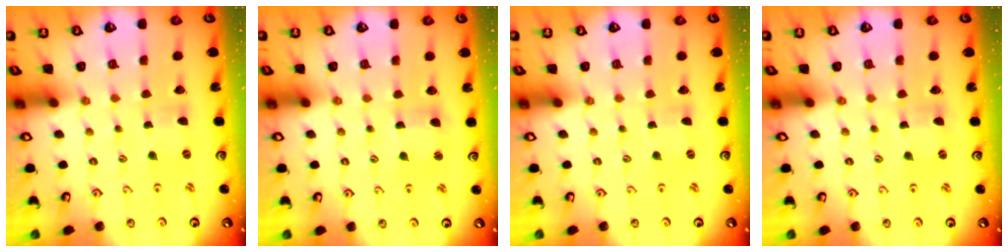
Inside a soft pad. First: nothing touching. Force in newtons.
{"total": 2.4, "press": 2.4, "slide": 0.3}
{"total": 0.0}
{"total": 0.0}